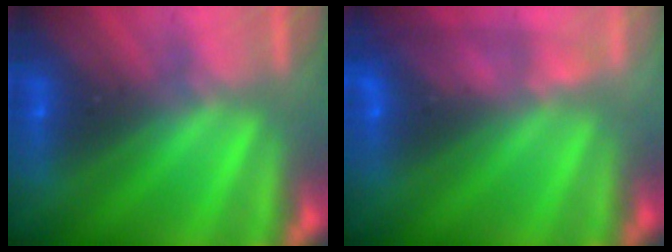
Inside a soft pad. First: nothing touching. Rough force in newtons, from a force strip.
{"total": 5.2}